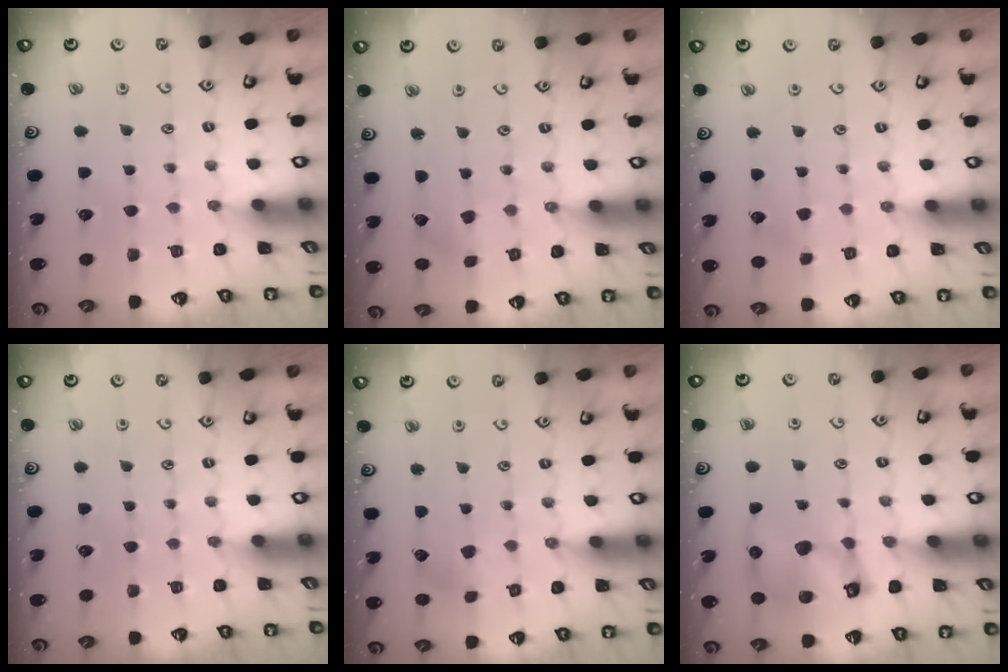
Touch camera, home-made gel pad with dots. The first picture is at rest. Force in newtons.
{"total": 0.5, "press": 0.5, "slide": 0.1}
{"total": 2.4, "press": 2.4, "slide": 0.3}
{"total": 0.0}
{"total": 3.0, "press": 3.0, "slide": 0.4}
{"total": 12.3, "press": 12.2, "slide": 1.6}